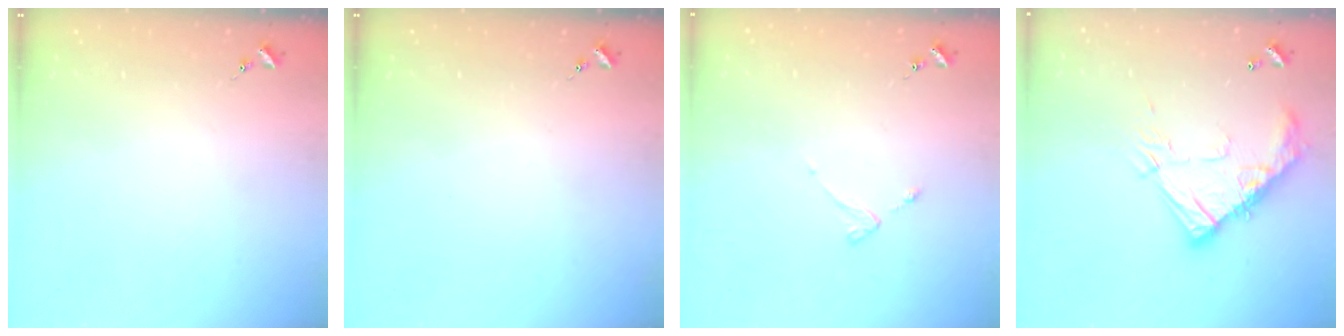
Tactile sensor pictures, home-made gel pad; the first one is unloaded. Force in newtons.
{"total": 0.0}
{"total": 2.6, "press": 2.6, "slide": 0.5}
{"total": 17.2, "press": 17.2, "slide": 1.2}